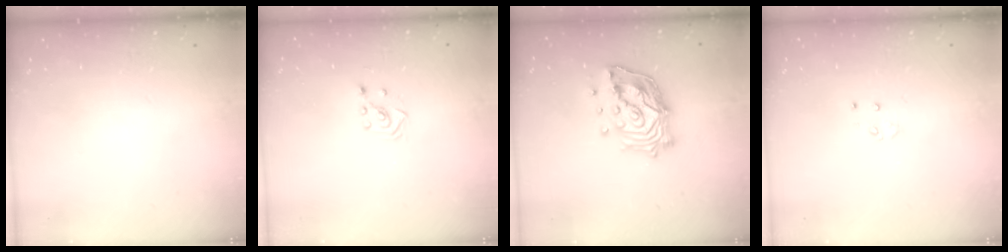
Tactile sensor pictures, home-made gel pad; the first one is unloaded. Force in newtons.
{"total": 2.3, "press": 2.2, "slide": 0.7}
{"total": 16.9, "press": 16.7, "slide": 2.7}
{"total": 3.1, "press": 3.1, "slide": 0.6}